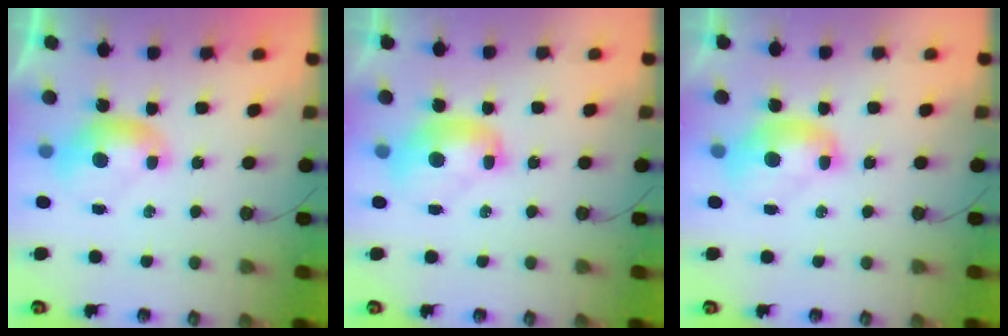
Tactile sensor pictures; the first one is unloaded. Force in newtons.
{"total": 2.3, "press": 2.3, "slide": 0.2}
{"total": 2.0, "press": 2.0, "slide": 0.0}